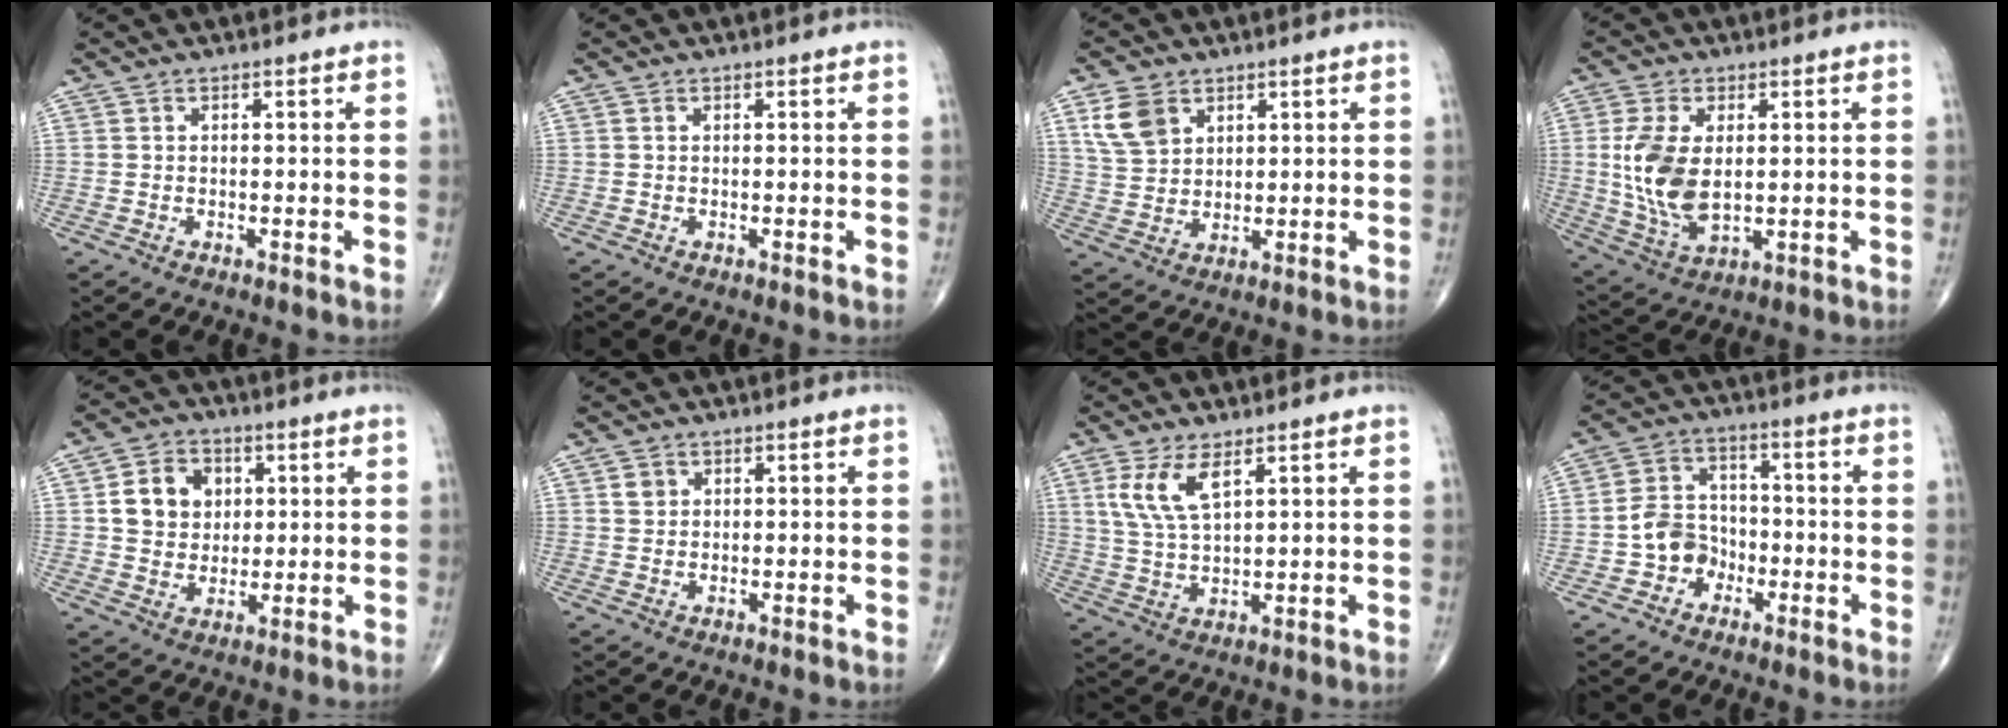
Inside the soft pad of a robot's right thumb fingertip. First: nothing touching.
{"total": 0.0}
{"total": 7.4, "force": [3.6, 5.1, 3.8], "torque": [-0.061, -0.011, 0.076]}
{"total": 11.6, "force": [1.1, 6.5, 9.5], "torque": [-0.196, -0.011, 0.031]}
{"total": 9.2, "force": [2.0, 7.7, 4.6], "torque": [-0.043, -0.005, 0.034]}
{"total": 1.8, "force": [0.7, 1.5, 0.6], "torque": [-0.001, -0.003, 0.011]}
{"total": 7.6, "force": [3.6, 3.1, 5.9], "torque": [-0.119, -0.010, 0.081]}
{"total": 7.2, "force": [-2.6, 6.1, 2.9], "torque": [-0.023, 0.035, -0.055]}